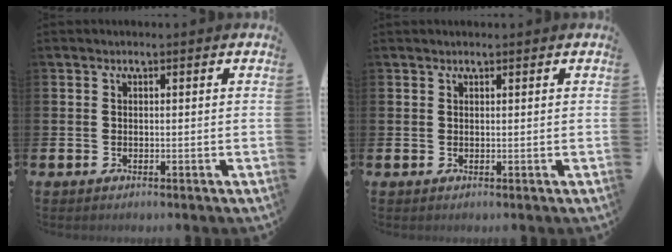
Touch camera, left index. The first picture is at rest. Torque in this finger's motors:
{"motor_torque": [-0.06, -2.08, -0.09, 0.01]}